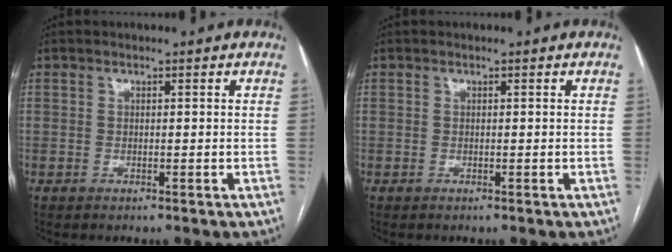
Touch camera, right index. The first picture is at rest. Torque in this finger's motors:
{"motor_torque": [0.00, 0.00, -0.01, 0.00]}